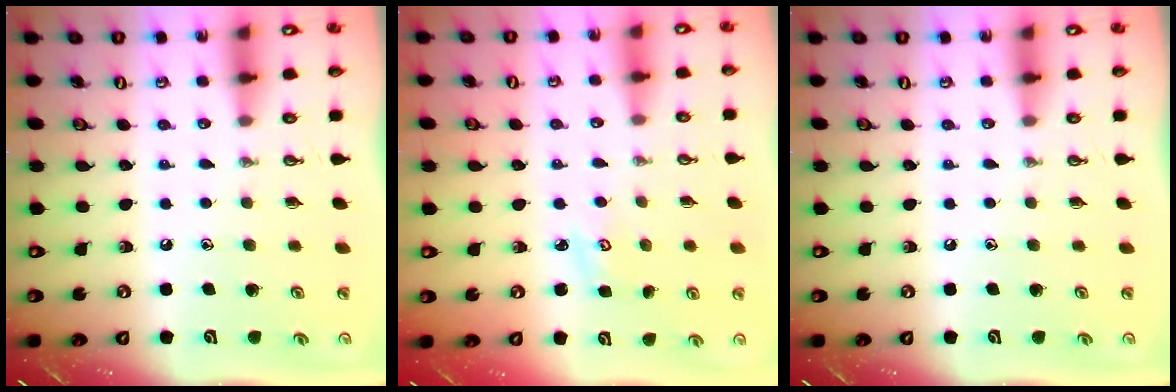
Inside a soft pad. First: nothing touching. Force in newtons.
{"total": 2.5, "press": 2.5, "slide": 0.4}
{"total": 0.0}